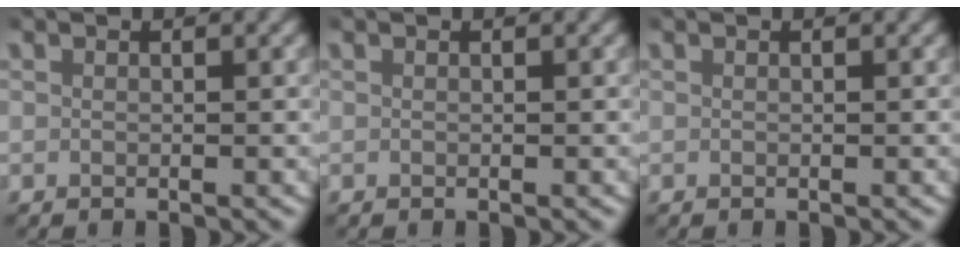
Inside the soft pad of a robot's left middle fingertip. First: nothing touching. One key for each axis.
{"total": 0.0}
{"total": 0.0}